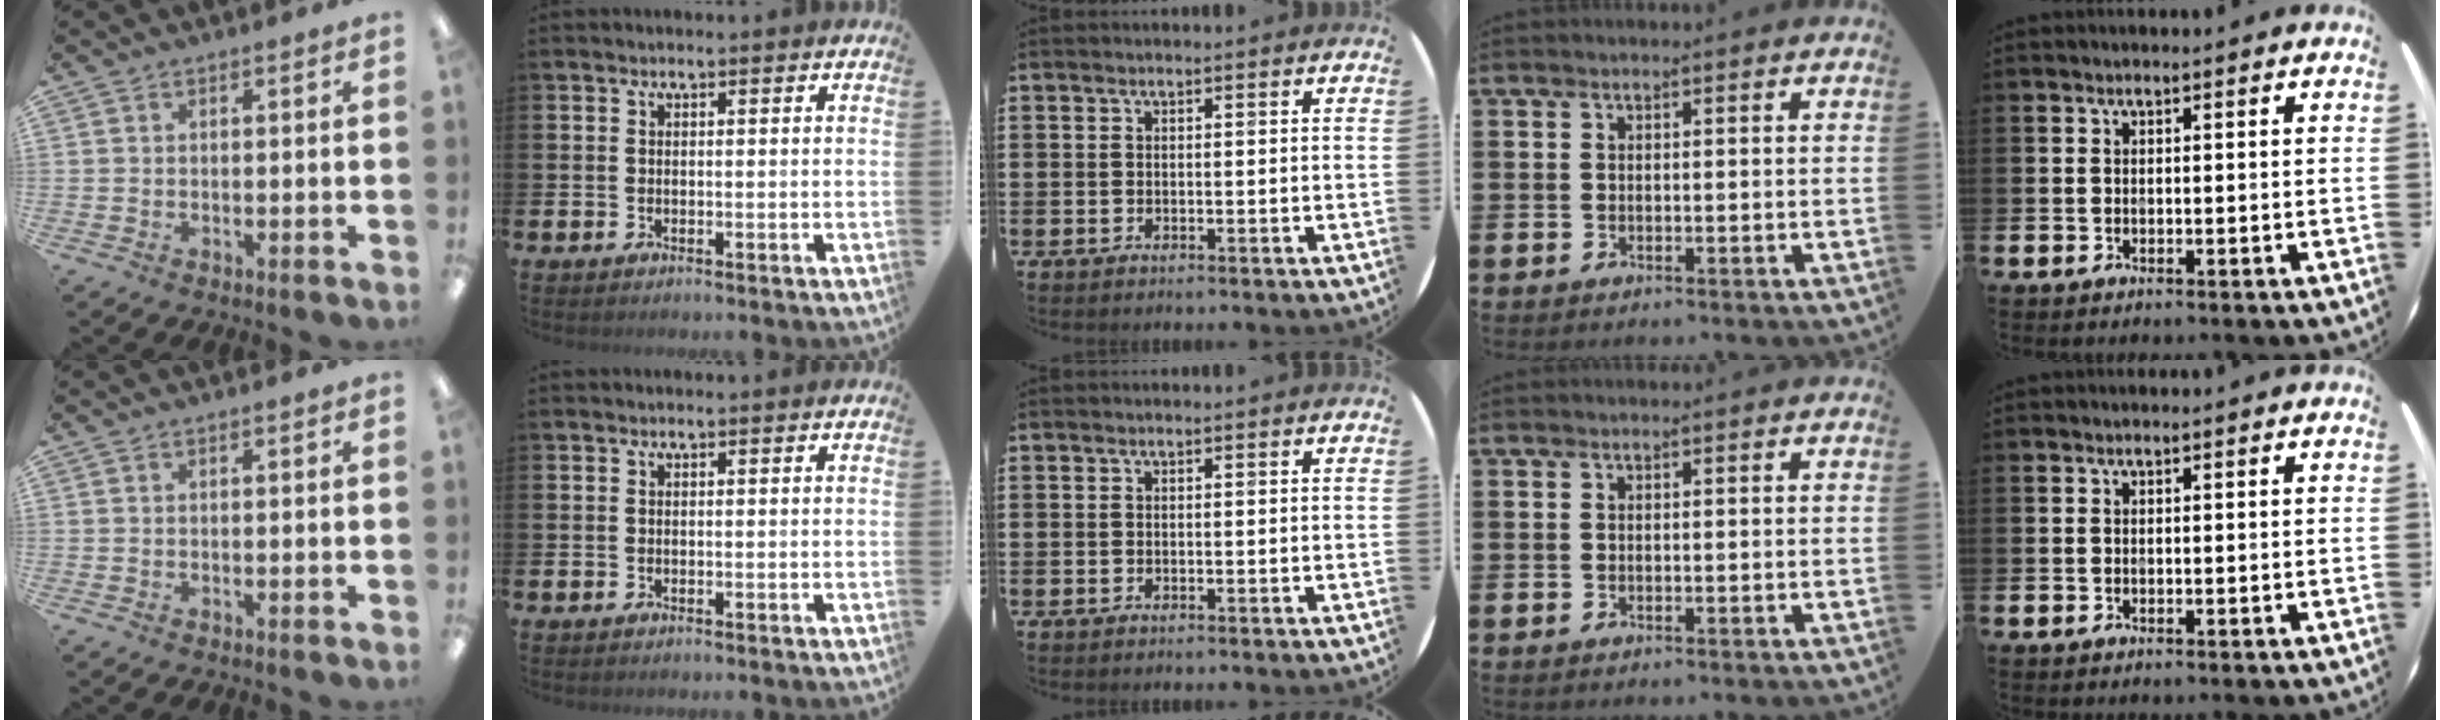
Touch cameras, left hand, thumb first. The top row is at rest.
{}